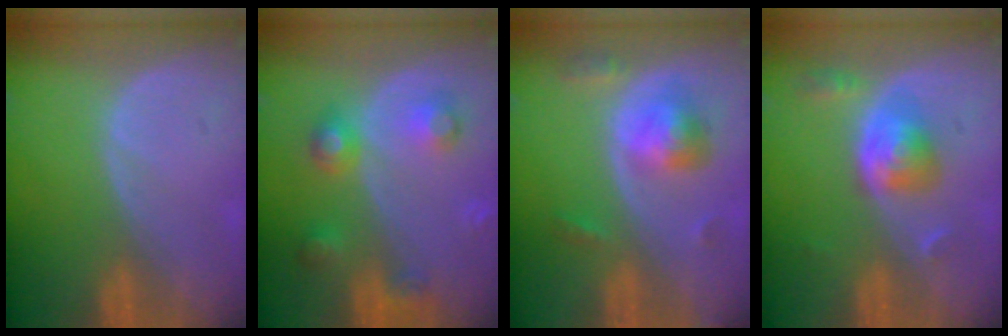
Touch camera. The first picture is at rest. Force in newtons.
{"total": 6.0, "press": 6.0, "slide": 0.2}
{"total": 5.6, "press": 5.2, "slide": 1.9}
{"total": 5.2, "press": 4.8, "slide": 2.0}